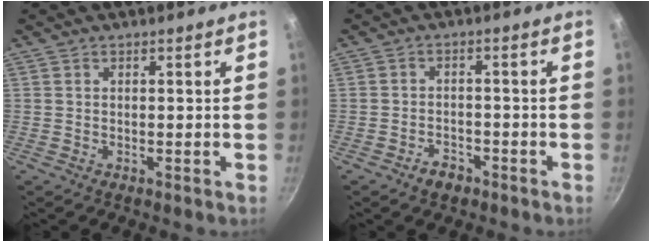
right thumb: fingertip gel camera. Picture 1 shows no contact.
{"total": 3.5, "force": [-2.4, 2.2, 1.4], "torque": [-0.011, 0.025, -0.034]}